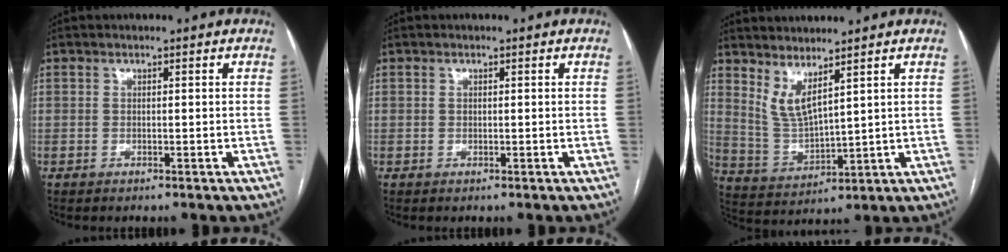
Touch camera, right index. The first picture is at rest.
{"total": 0.0}
{"total": 5.7, "force": [4.0, 0.8, 3.9], "torque": [-0.089, -0.021, 0.094]}